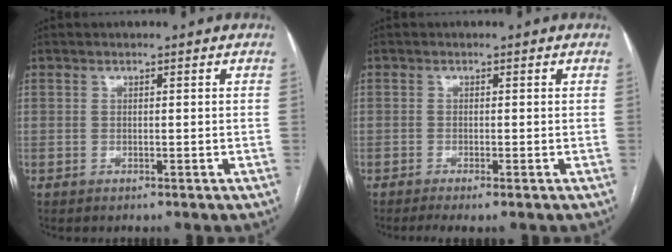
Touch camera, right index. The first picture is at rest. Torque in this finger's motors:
{"motor_torque": [0.00, 0.00, 0.01, 0.02]}